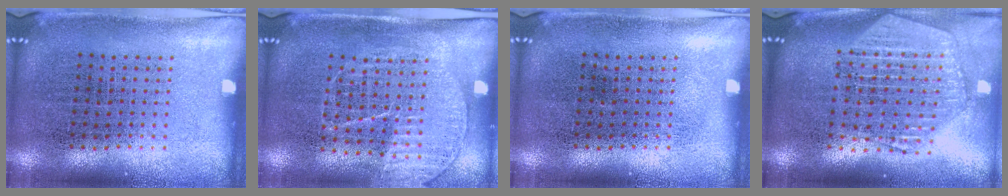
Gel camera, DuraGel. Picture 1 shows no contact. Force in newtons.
{"total": 1.3, "press": 1.3, "slide": 0.2}
{"total": 0.0}
{"total": 2.5, "press": 2.1, "slide": 1.3}